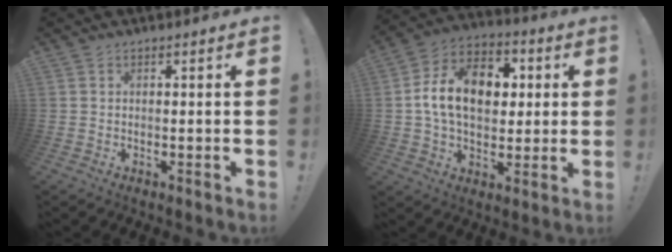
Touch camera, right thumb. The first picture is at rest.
{"total": 17.4, "force": [2.3, 12.2, 12.2], "torque": [-0.191, 0.005, 0.044]}